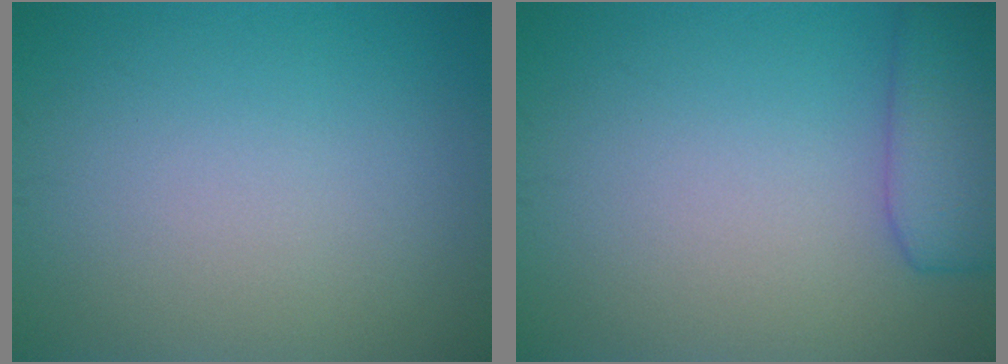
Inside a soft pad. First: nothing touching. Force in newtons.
{"total": 4.6, "press": 4.6, "slide": 0.4}